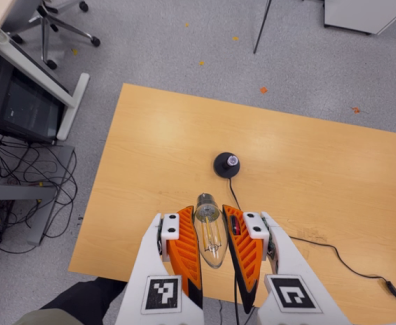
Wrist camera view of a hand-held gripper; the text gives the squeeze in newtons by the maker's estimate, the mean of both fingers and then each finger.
{"total": 20.6, "left": 22.4, "right": 18.9}